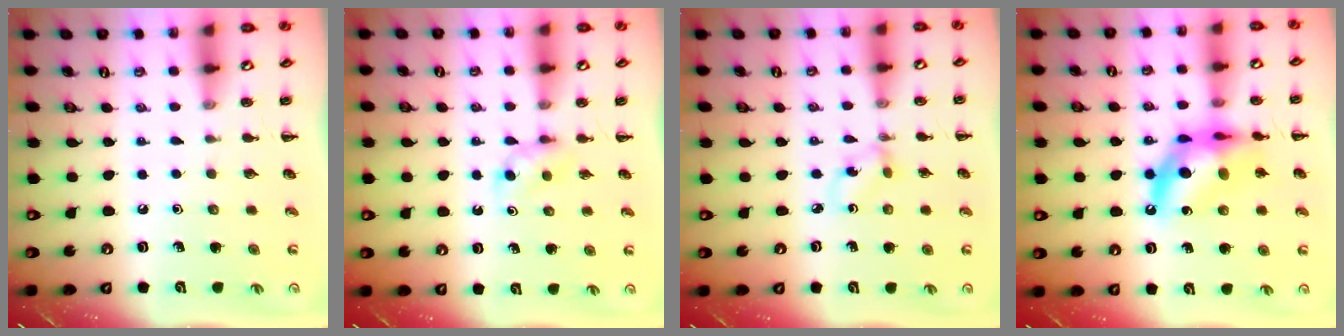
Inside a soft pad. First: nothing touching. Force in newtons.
{"total": 2.7, "press": 2.4, "slide": 1.1}
{"total": 1.6, "press": 1.4, "slide": 0.6}
{"total": 14.8, "press": 14.3, "slide": 3.8}